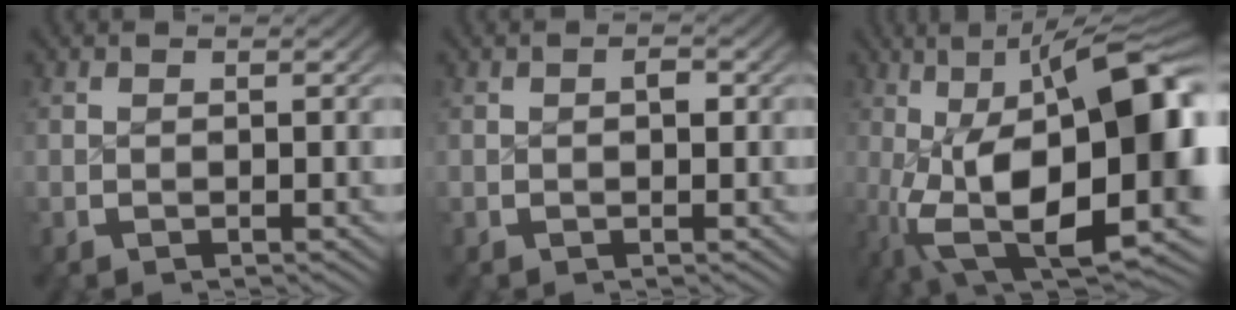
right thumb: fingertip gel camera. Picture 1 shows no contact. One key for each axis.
{"total": 0.9, "fx": -0.1, "fy": 0.5, "fz": 0.7, "tx": -0.014, "ty": 0.000, "tz": -0.001}
{"total": 25.0, "fx": -1.4, "fy": 13.8, "fz": 20.8, "tx": -0.346, "ty": -0.063, "tz": 0.018}